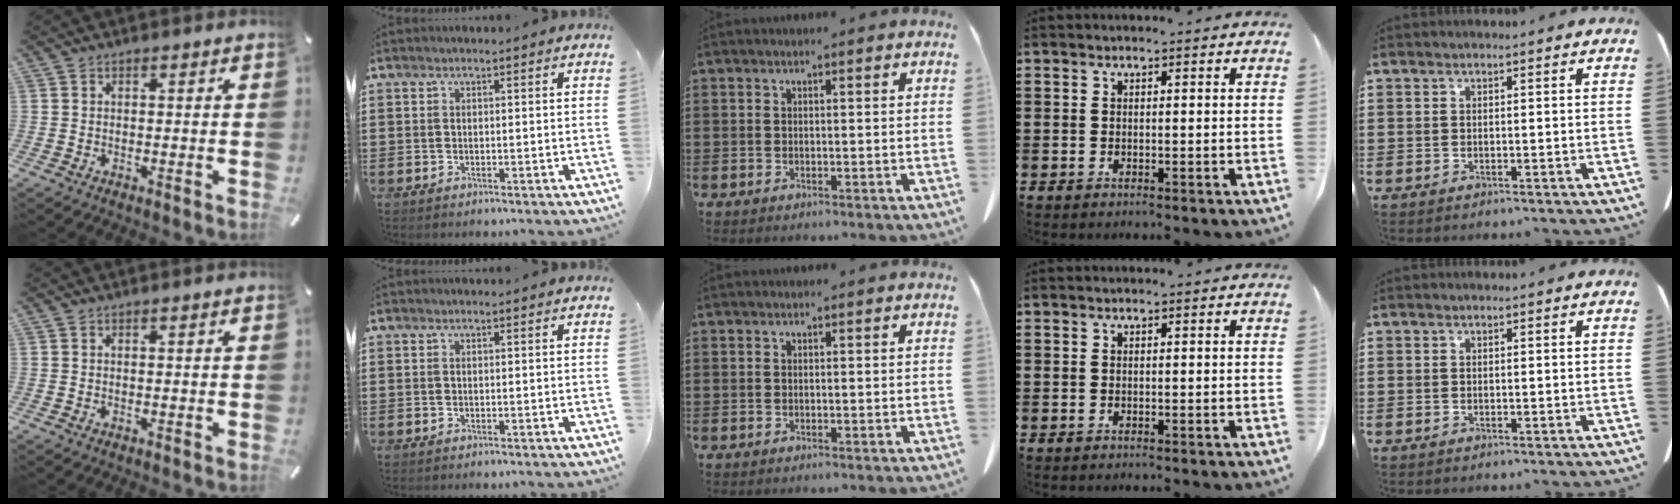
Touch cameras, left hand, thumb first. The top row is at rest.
{}